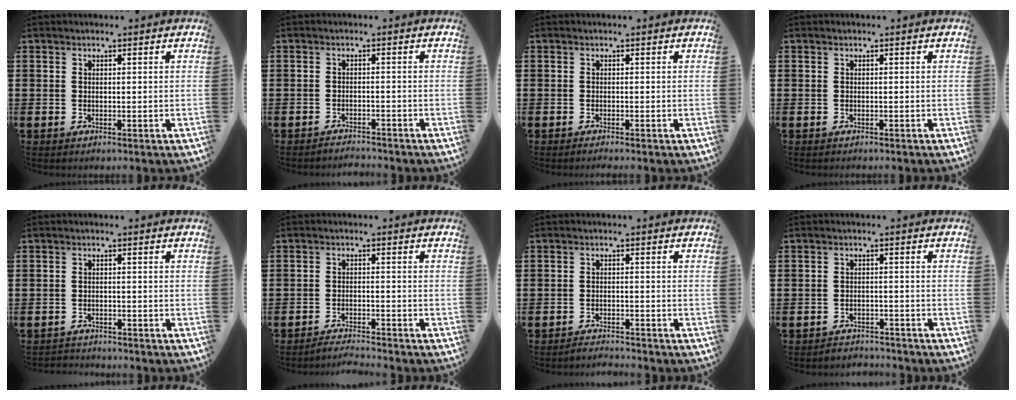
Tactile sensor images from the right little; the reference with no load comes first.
{"total": 1.6, "force": [-1.6, 0.0, -0.1], "torque": [-0.003, 0.004, -0.035]}
{"total": 0.5, "force": [-0.4, 0.0, 0.3], "torque": [-0.006, -0.003, -0.007]}
{"total": 0.0}
{"total": 1.3, "force": [-1.3, 0.1, -0.2], "torque": [-0.001, 0.003, -0.030]}
{"total": 2.2, "force": [-2.2, -0.2, 0.1], "torque": [-0.005, 0.004, -0.045]}
{"total": 1.7, "force": [-1.7, -0.1, -0.1], "torque": [-0.002, 0.005, -0.036]}
{"total": 1.9, "force": [-1.9, 0.1, -0.3], "torque": [-0.002, 0.005, -0.042]}